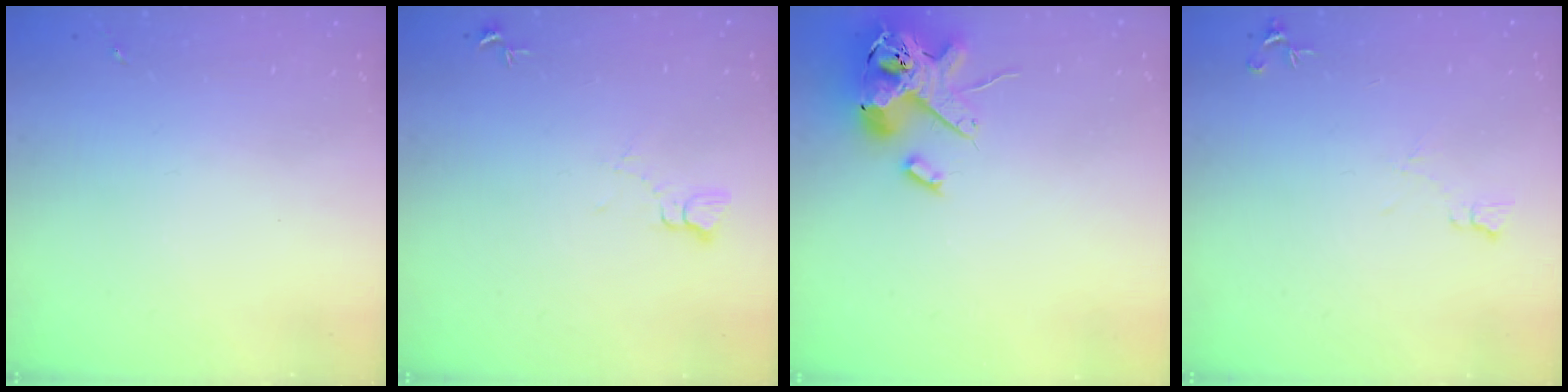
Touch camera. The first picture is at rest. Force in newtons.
{"total": 3.7, "press": 3.7, "slide": 0.3}
{"total": 16.4, "press": 16.2, "slide": 2.7}
{"total": 5.9, "press": 5.8, "slide": 1.0}